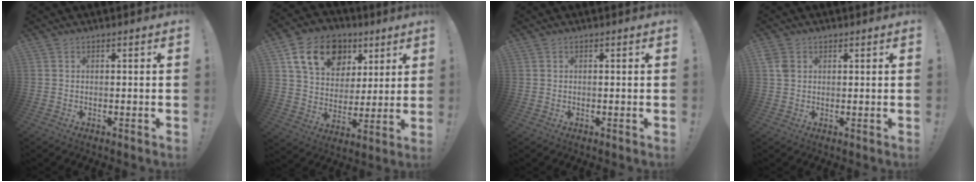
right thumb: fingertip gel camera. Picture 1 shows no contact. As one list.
[{"total": 18.0, "force": [8.8, 12.7, 9.3], "torque": [-0.147, -0.029, 0.167]}, {"total": 0.7, "force": [0.4, 0.6, -0.1], "torque": [0.004, -0.001, 0.007]}, {"total": 3.4, "force": [1.1, 2.7, 1.8], "torque": [-0.021, 0.001, 0.021]}]